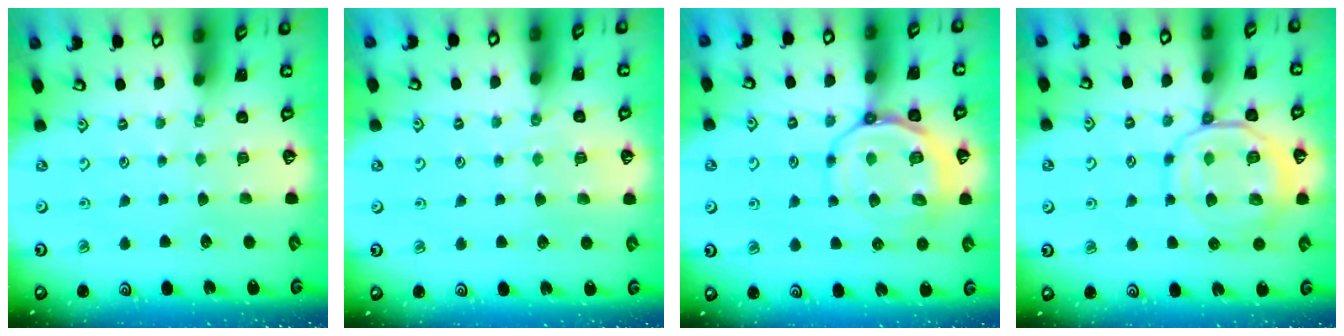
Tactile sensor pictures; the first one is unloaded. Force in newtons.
{"total": 2.8, "press": 2.8, "slide": 0.3}
{"total": 13.0, "press": 12.8, "slide": 2.0}
{"total": 12.4, "press": 12.3, "slide": 1.5}